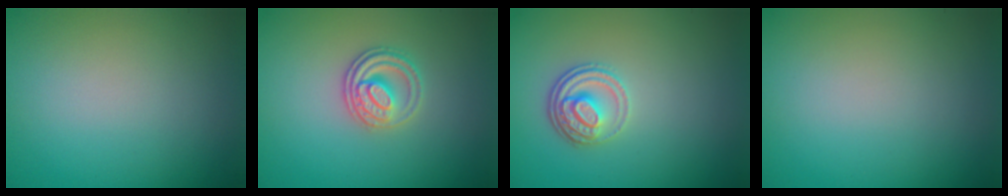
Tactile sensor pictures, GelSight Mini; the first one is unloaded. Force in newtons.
{"total": 2.7, "press": 2.5, "slide": 0.9}
{"total": 2.8, "press": 2.3, "slide": 1.7}
{"total": 0.0}